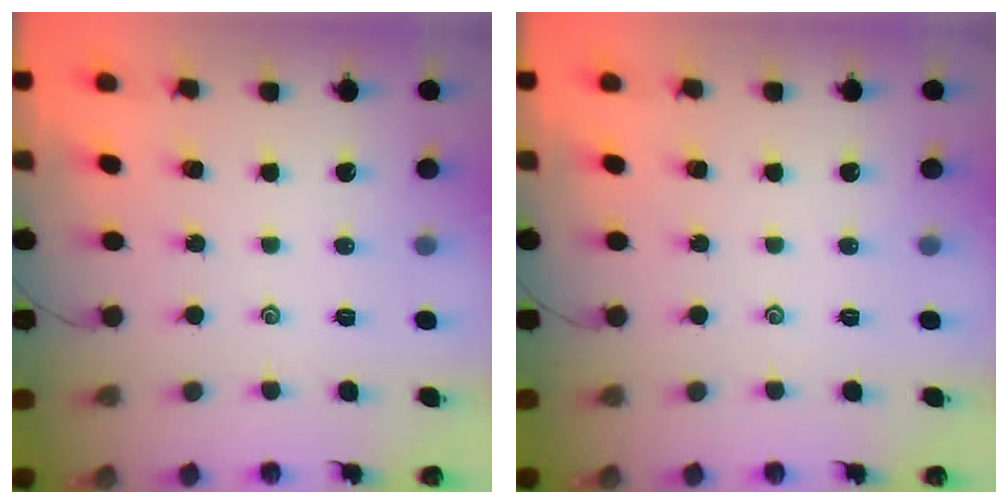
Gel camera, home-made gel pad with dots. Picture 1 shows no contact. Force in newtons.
{"total": 0.0}